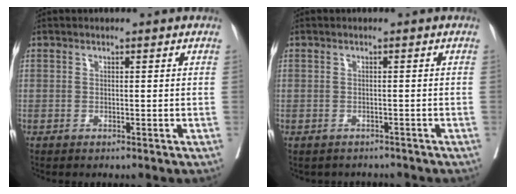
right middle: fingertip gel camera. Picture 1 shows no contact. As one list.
[{"total": 2.9, "force": [-2.6, 1.3, 0.2], "torque": [-0.003, 0.002, -0.035]}]